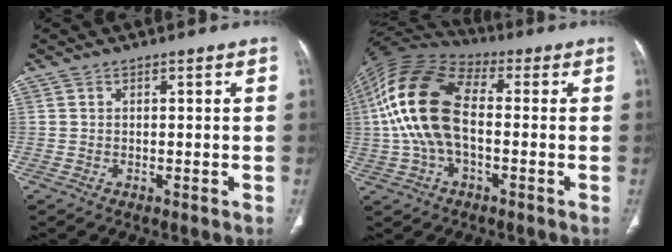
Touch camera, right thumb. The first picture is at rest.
{"total": 17.3, "force": [-0.1, 9.5, 14.4], "torque": [-0.302, 0.034, -0.009]}